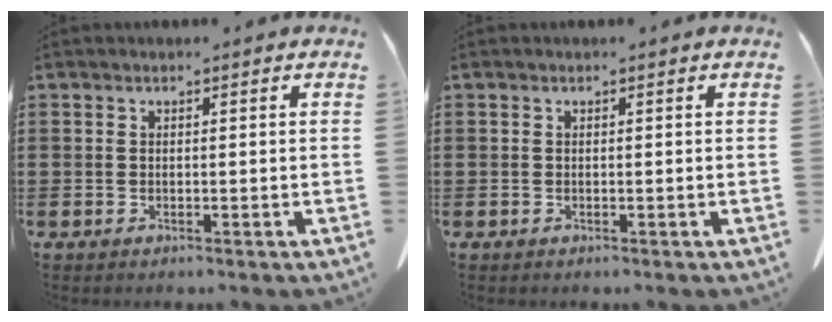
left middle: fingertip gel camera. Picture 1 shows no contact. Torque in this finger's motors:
{"motor_torque": [0.00, 0.00, 0.00, 0.00]}